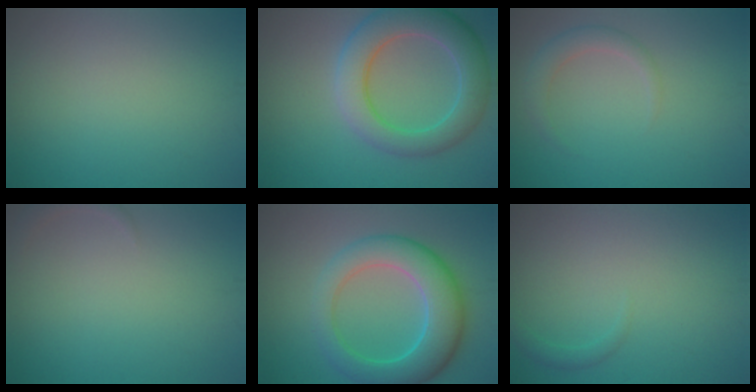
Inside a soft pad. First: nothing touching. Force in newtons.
{"total": 6.8, "press": 6.8, "slide": 0.5}
{"total": 1.9, "press": 1.9, "slide": 0.2}
{"total": 1.0, "press": 1.0, "slide": 0.1}
{"total": 7.2, "press": 7.2, "slide": 0.5}
{"total": 0.9, "press": 0.9, "slide": 0.1}